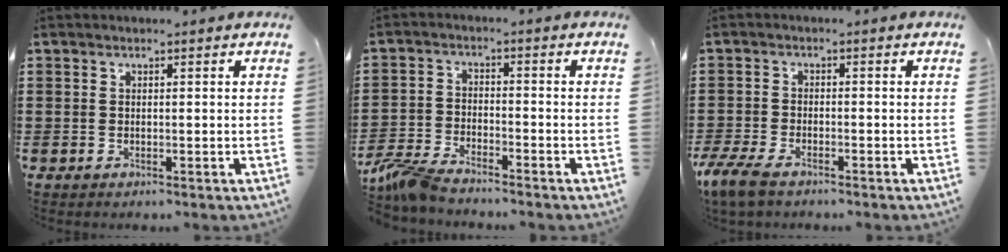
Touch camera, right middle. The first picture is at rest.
{"total": 5.0, "force": [-4.5, 0.6, 2.0], "torque": [-0.068, -0.010, -0.095]}
{"total": 3.9, "force": [-3.0, 1.0, 2.3], "torque": [-0.077, -0.010, -0.066]}